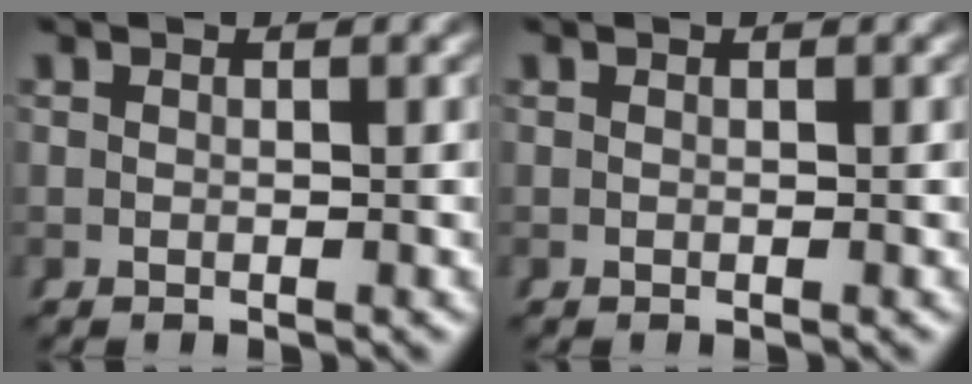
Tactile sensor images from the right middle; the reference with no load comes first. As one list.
[{"total": 0.0}]